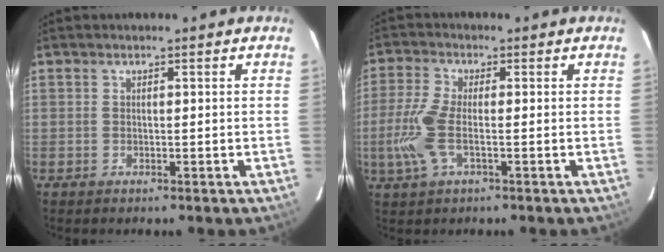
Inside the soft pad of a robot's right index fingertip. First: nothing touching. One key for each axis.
{"total": 7.6, "fx": -1.7, "fy": 2.4, "fz": 7.0, "tx": -0.163, "ty": -0.002, "tz": -0.036}